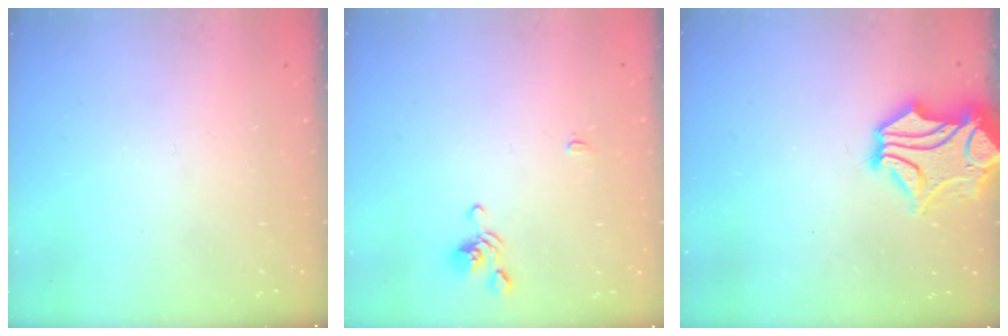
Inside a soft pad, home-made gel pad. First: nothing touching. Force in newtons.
{"total": 1.0, "press": 0.9, "slide": 0.5}
{"total": 3.4, "press": 3.0, "slide": 1.6}